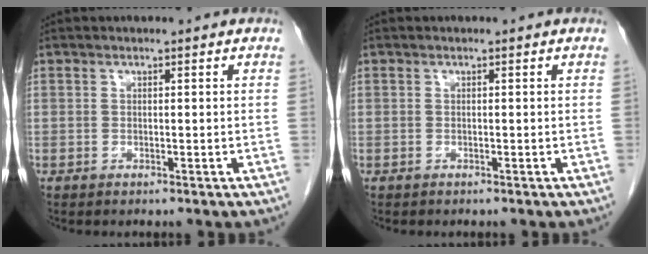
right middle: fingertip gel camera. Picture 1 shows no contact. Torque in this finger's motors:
{"motor_torque": [-0.16, -0.13, 0.00, -0.01]}